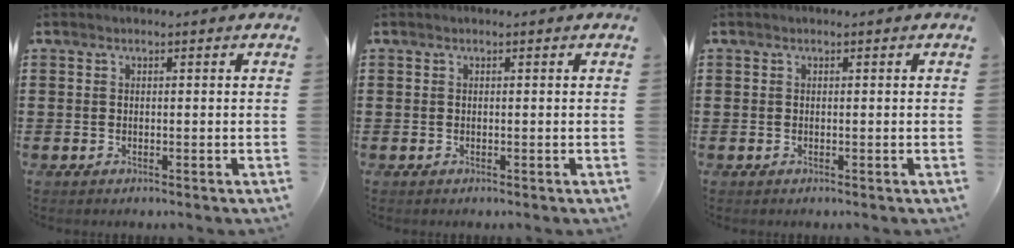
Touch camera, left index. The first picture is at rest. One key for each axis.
{"total": 0.0}
{"total": 0.0}